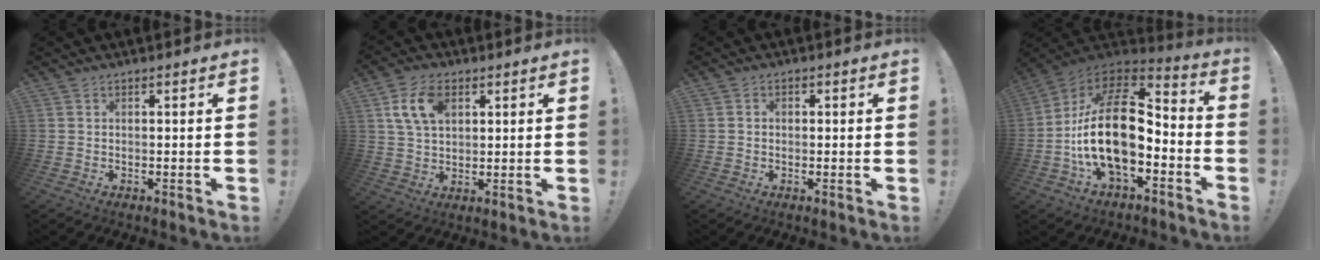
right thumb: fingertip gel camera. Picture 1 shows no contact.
{"total": 10.5, "force": [4.0, 6.7, 7.0], "torque": [-0.125, 0.002, 0.078]}
{"total": 1.3, "force": [-0.5, 1.0, 0.6], "torque": [-0.017, 0.009, -0.009]}
{"total": 23.8, "force": [-2.0, 12.9, 19.9], "torque": [-0.365, 0.016, -0.026]}